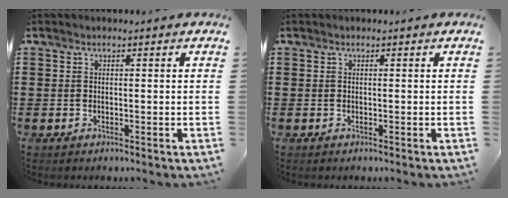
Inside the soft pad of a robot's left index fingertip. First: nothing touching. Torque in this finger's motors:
{"motor_torque": [0.00, 0.00, 0.00, 0.00]}